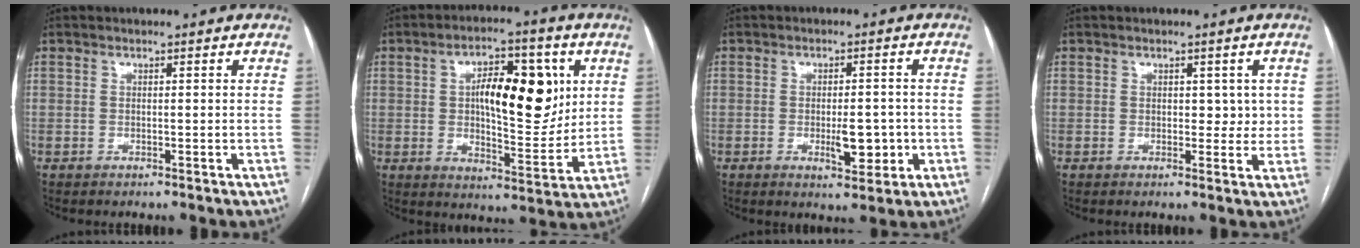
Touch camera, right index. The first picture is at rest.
{"total": 13.8, "force": [3.2, 5.2, 12.4], "torque": [-0.189, 0.017, 0.053]}
{"total": 5.5, "force": [-1.4, 2.0, 5.0], "torque": [-0.072, -0.002, -0.013]}
{"total": 2.9, "force": [0.6, 2.0, 2.0], "torque": [-0.014, 0.002, 0.006]}